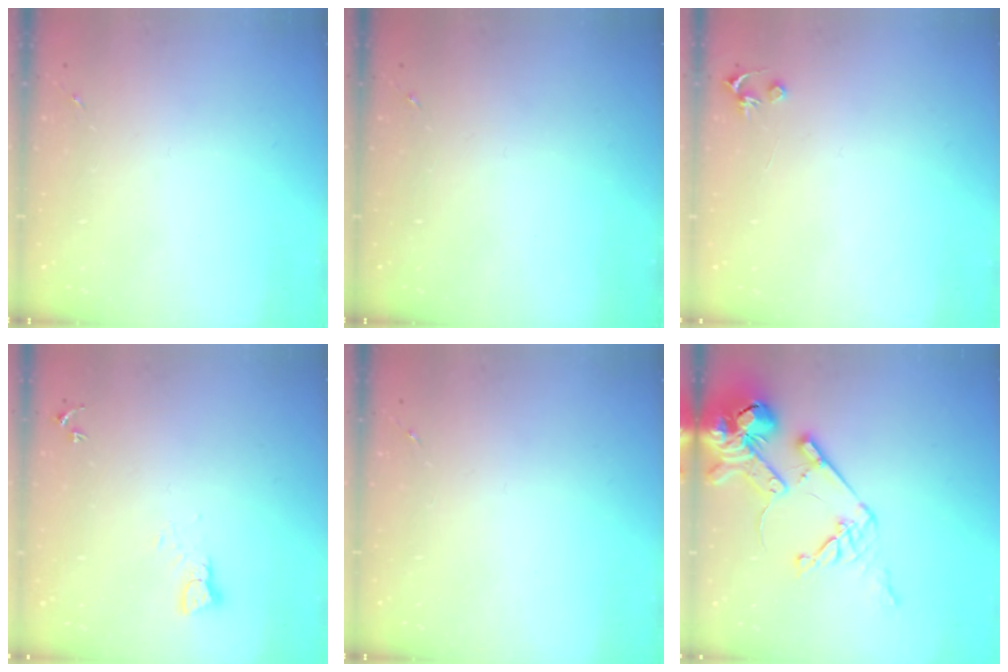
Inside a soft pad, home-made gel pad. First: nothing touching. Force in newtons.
{"total": 0.0}
{"total": 3.2, "press": 3.2, "slide": 0.3}
{"total": 2.6, "press": 2.6, "slide": 0.1}
{"total": 0.0}
{"total": 23.3, "press": 23.1, "slide": 3.0}